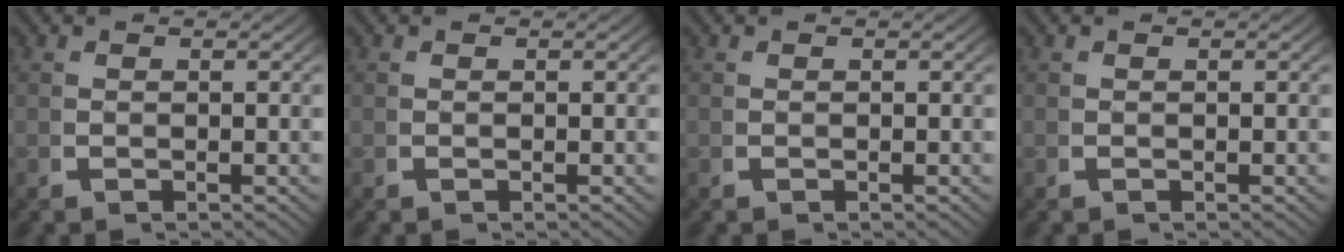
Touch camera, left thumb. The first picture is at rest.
{"total": 0.0}
{"total": 0.0}
{"total": 0.0}